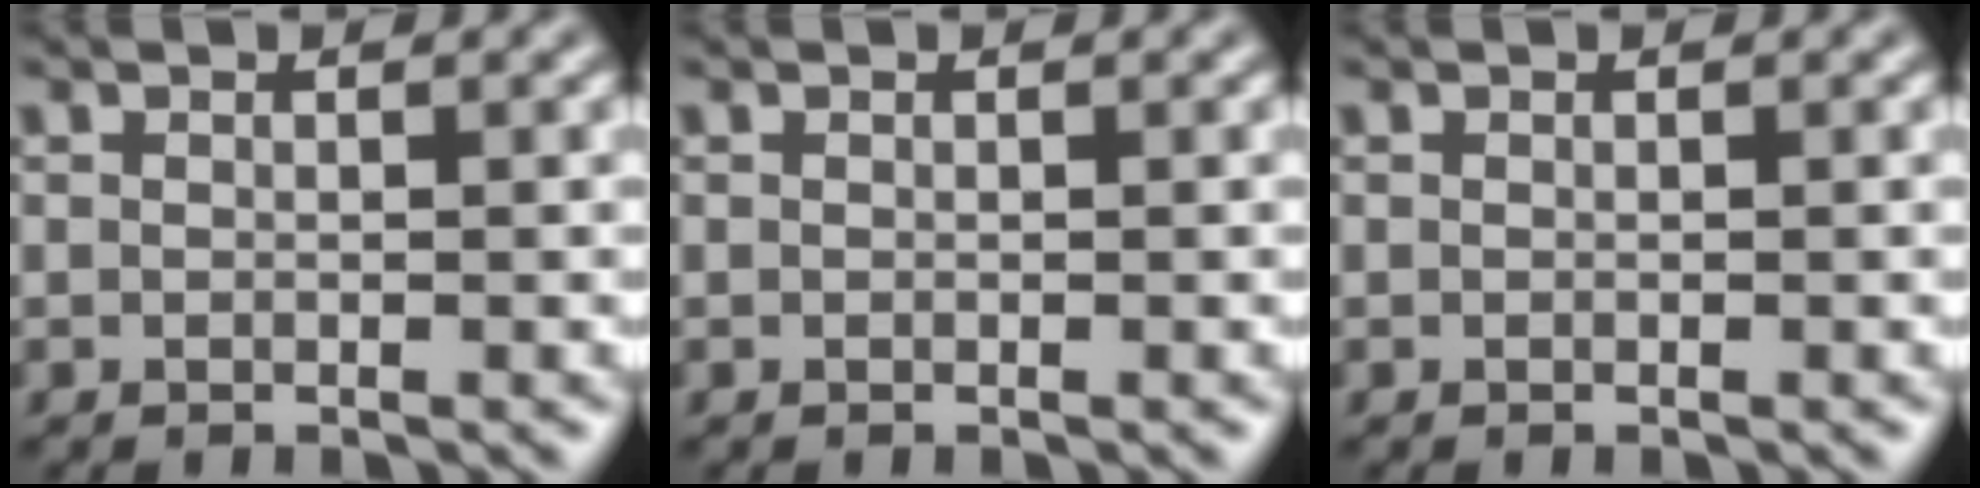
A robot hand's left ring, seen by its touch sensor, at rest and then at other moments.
{"total": 0.0}
{"total": 0.0}